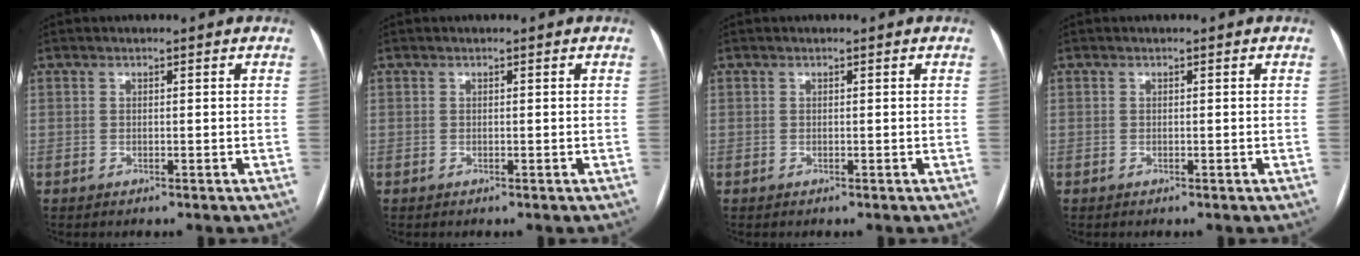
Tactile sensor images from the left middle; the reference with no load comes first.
{"total": 0.0}
{"total": 0.0}
{"total": 0.0}